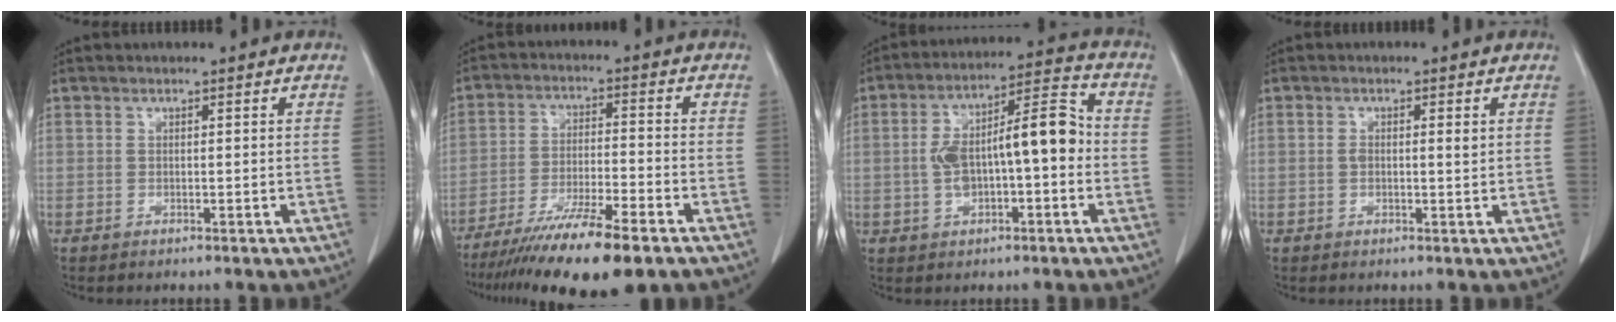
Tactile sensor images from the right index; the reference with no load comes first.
{"total": 14.3, "force": [-10.5, 1.0, 9.8], "torque": [-0.172, -0.037, -0.175]}
{"total": 12.3, "force": [-1.0, 3.7, 11.7], "torque": [-0.205, 0.040, -0.014]}
{"total": 2.1, "force": [0.3, 0.7, 1.9], "torque": [-0.039, 0.003, 0.006]}